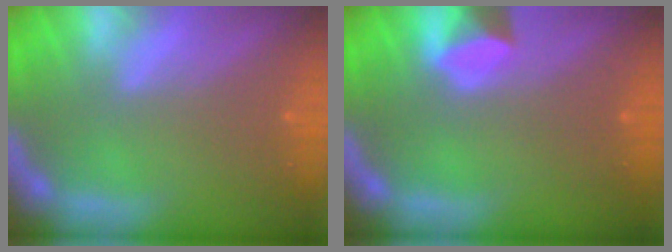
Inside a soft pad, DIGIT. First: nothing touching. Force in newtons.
{"total": 2.4}